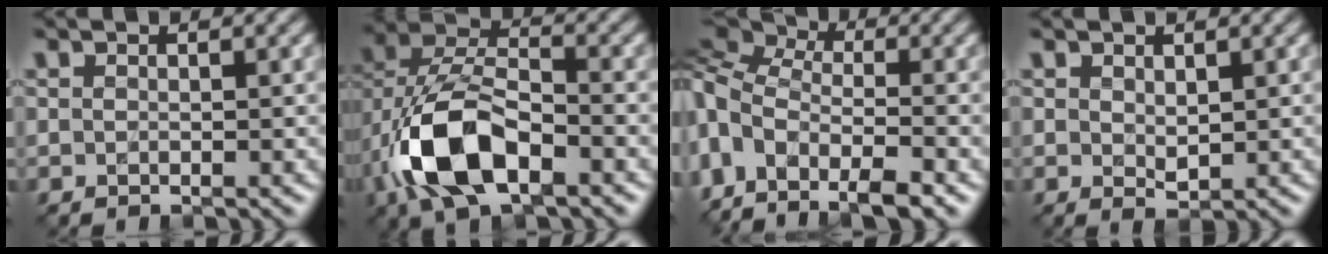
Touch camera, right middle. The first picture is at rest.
{"total": 10.4, "force": [-4.1, 5.7, 7.6], "torque": [-0.167, 0.002, -0.085]}
{"total": 10.8, "force": [-3.8, 6.6, 7.6], "torque": [-0.169, -0.010, -0.073]}
{"total": 1.3, "force": [0.3, 0.7, 1.0], "torque": [-0.019, -0.006, 0.012]}